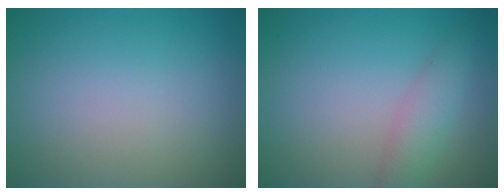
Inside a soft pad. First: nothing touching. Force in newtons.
{"total": 2.5, "press": 2.5, "slide": 0.1}